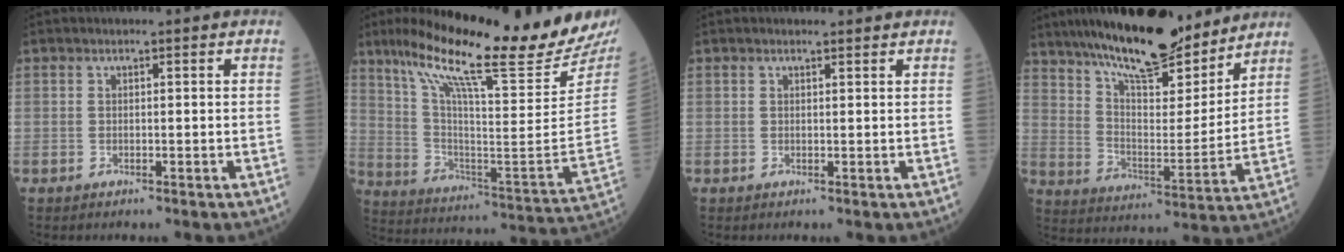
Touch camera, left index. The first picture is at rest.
{"total": 25.2, "force": [20.5, -0.3, 14.7], "torque": [-0.246, -0.066, 0.309]}
{"total": 1.0, "force": [1.0, 0.1, 0.1], "torque": [-0.009, 0.001, 0.014]}
{"total": 19.6, "force": [16.2, 4.4, 10.2], "torque": [-0.170, 0.006, 0.264]}